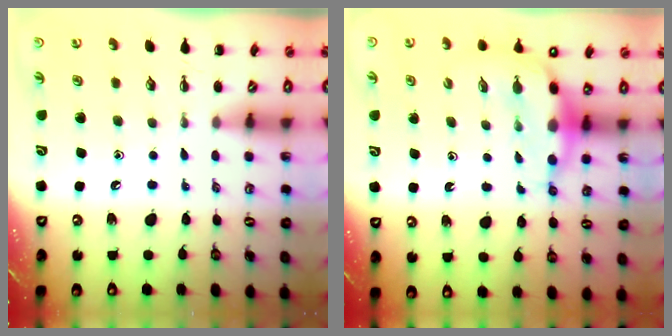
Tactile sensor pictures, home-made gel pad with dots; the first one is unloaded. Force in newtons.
{"total": 7.1, "press": 7.0, "slide": 1.1}